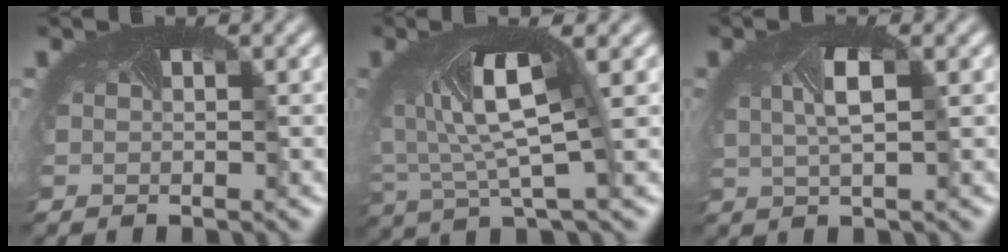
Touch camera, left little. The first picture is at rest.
{"total": 6.5, "force": [1.4, 2.4, 5.8], "torque": [-0.134, 0.001, 0.021]}
{"total": 2.9, "force": [0.3, 1.0, 2.7], "torque": [-0.064, 0.000, 0.008]}